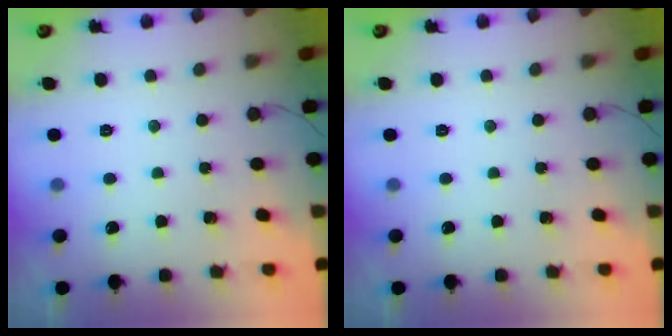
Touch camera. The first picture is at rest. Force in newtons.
{"total": 0.0}